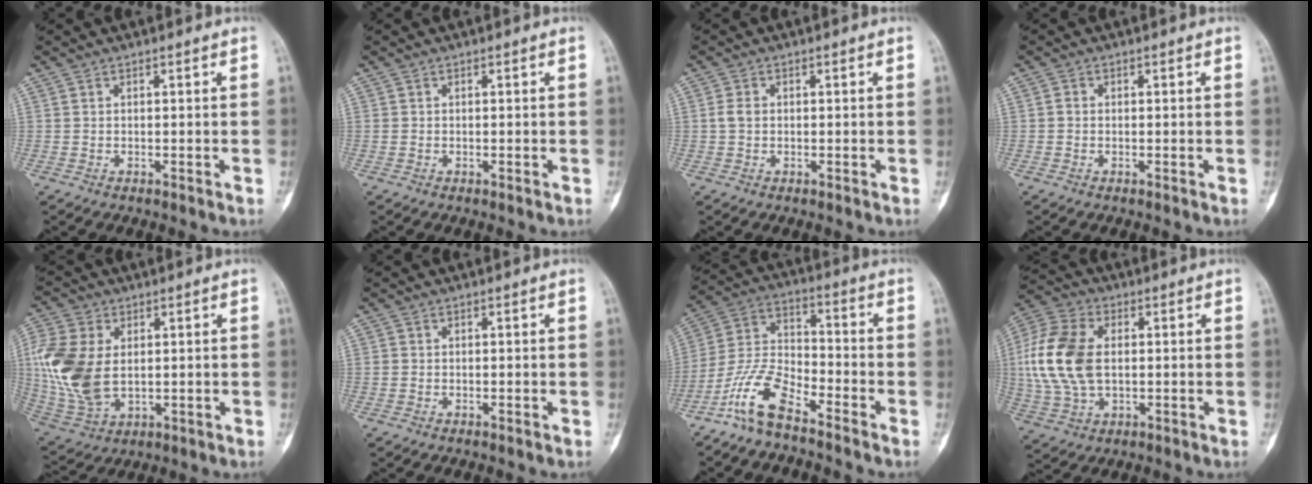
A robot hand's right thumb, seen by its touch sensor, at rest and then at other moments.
{"total": 0.6, "force": [-0.1, 0.5, 0.3], "torque": [-0.006, 0.002, 0.000]}
{"total": 2.1, "force": [0.0, 1.6, 1.3], "torque": [-0.028, 0.004, -0.001]}
{"total": 1.0, "force": [-0.1, 0.9, 0.4], "torque": [-0.004, 0.003, -0.003]}
{"total": 16.3, "force": [1.6, 10.5, 12.4], "torque": [-0.281, -0.008, 0.041]}
{"total": 0.8, "force": [-0.2, 0.7, 0.4], "torque": [-0.006, 0.002, -0.004]}
{"total": 10.2, "force": [-7.5, 3.3, 6.0], "torque": [-0.134, 0.057, -0.160]}
{"total": 15.8, "force": [1.2, 10.0, 12.2], "torque": [-0.260, 0.011, 0.024]}